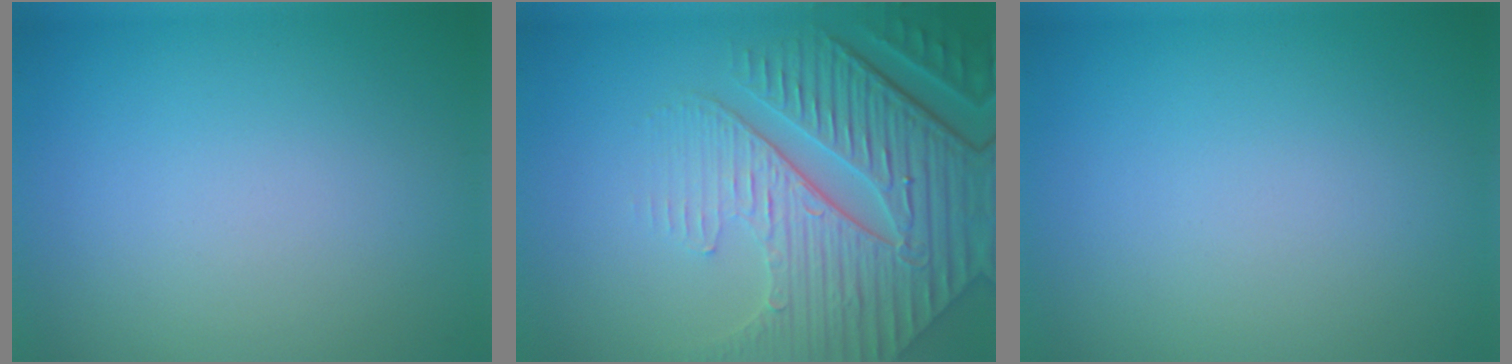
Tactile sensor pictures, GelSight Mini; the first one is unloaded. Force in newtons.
{"total": 8.7, "press": 6.1, "slide": 6.2}
{"total": 0.0}